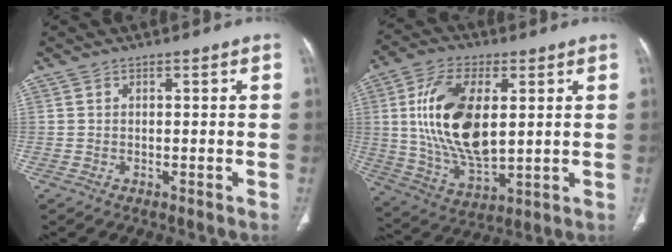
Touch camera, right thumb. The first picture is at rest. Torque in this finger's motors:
{"motor_torque": [0.03, 3.33, 1.85, 0.18, 0.73]}